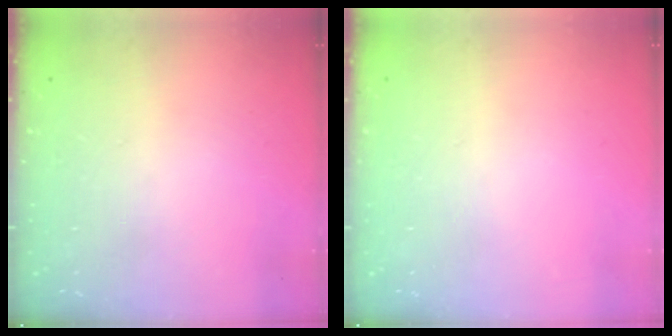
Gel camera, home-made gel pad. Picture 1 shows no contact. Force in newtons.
{"total": 0.0}